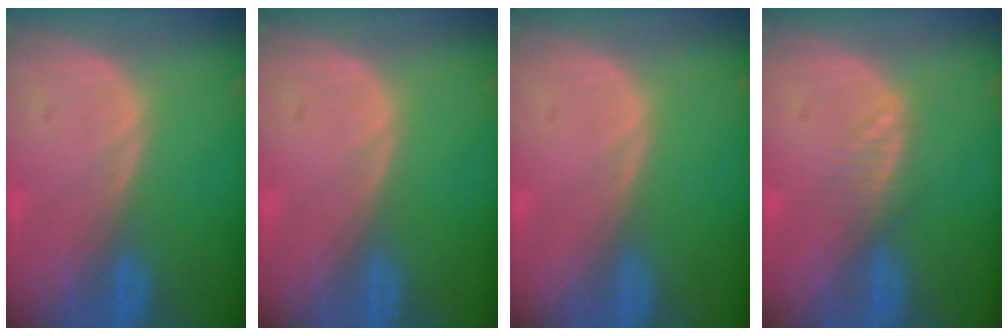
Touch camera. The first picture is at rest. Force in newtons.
{"total": 0.0}
{"total": 0.0}
{"total": 2.0, "press": 2.0, "slide": 0.2}